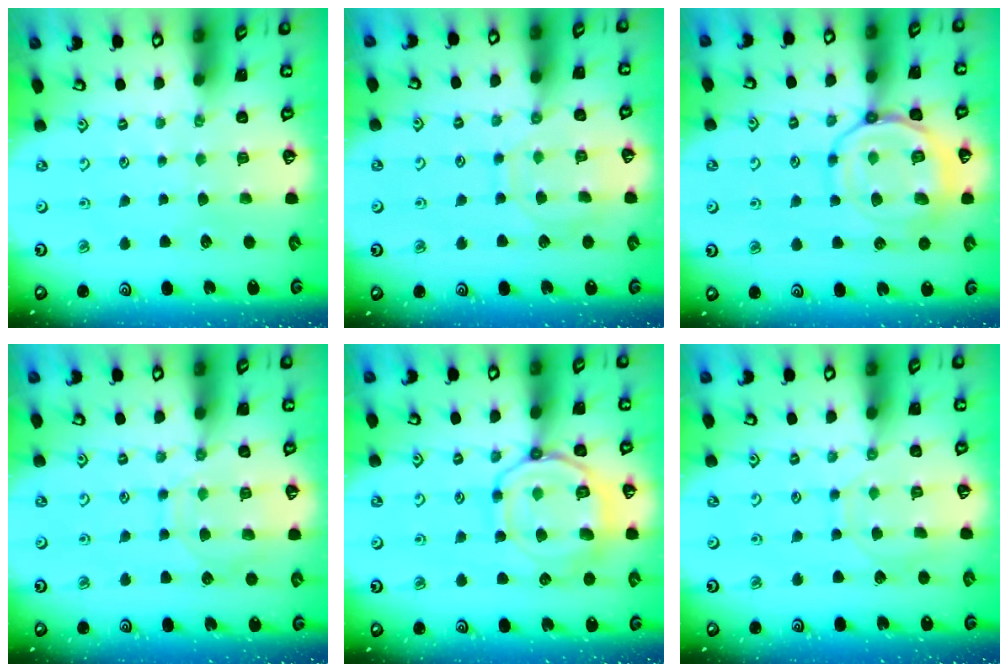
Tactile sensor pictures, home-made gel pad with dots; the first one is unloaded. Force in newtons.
{"total": 9.0, "press": 9.0, "slide": 0.8}
{"total": 15.7, "press": 15.6, "slide": 1.5}
{"total": 10.0, "press": 9.9, "slide": 1.0}
{"total": 15.4, "press": 15.4, "slide": 1.4}
{"total": 7.4, "press": 7.4, "slide": 0.7}